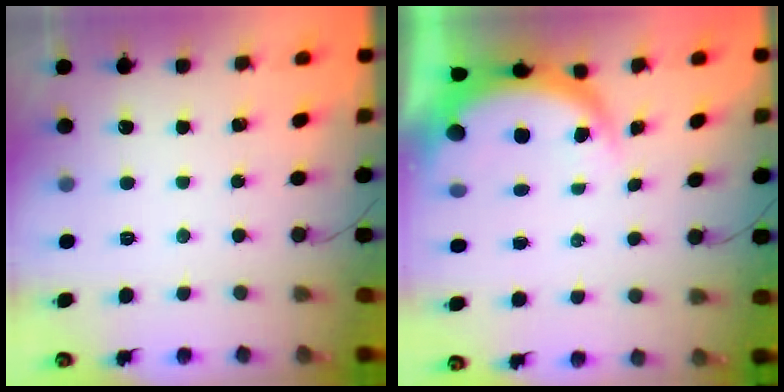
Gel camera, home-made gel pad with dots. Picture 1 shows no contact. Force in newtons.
{"total": 5.3, "press": 5.2, "slide": 0.9}